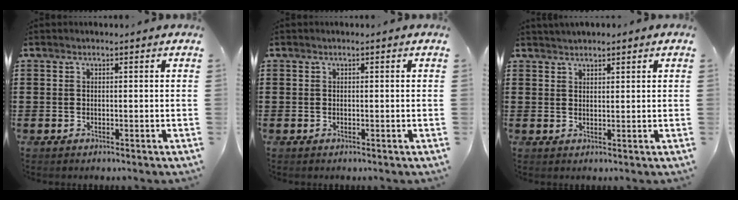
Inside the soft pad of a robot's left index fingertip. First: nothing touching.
{"total": 0.0}
{"total": 1.6, "force": [1.5, 0.3, 0.2], "torque": [-0.006, 0.003, 0.030]}